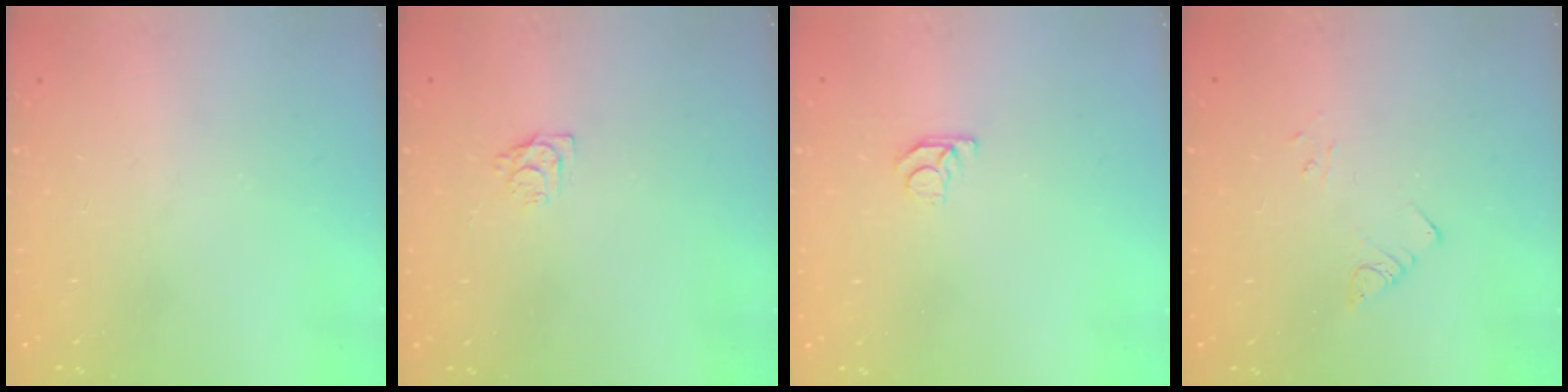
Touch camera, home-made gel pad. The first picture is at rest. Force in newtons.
{"total": 4.7, "press": 4.6, "slide": 0.7}
{"total": 4.6, "press": 4.6, "slide": 0.3}
{"total": 5.3, "press": 5.2, "slide": 0.6}